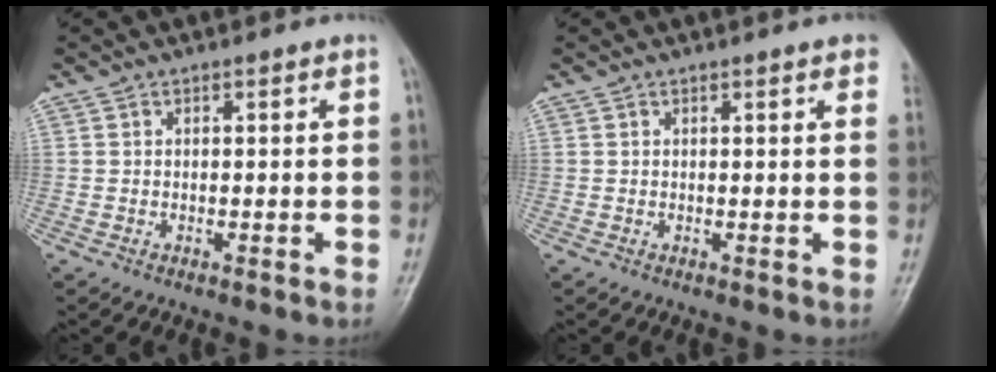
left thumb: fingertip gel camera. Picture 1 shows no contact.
{"total": 4.0, "force": [2.9, 0.7, 2.8], "torque": [-0.023, 0.001, 0.023]}